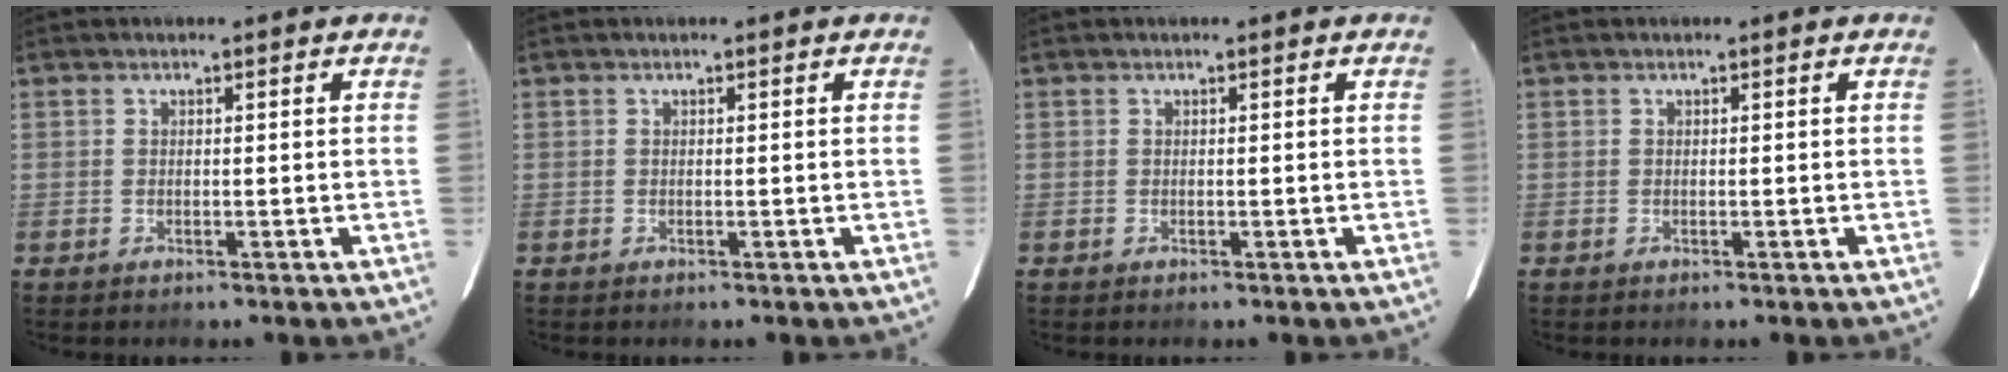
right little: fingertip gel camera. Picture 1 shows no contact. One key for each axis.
{"total": 0.0}
{"total": 0.0}
{"total": 0.0}